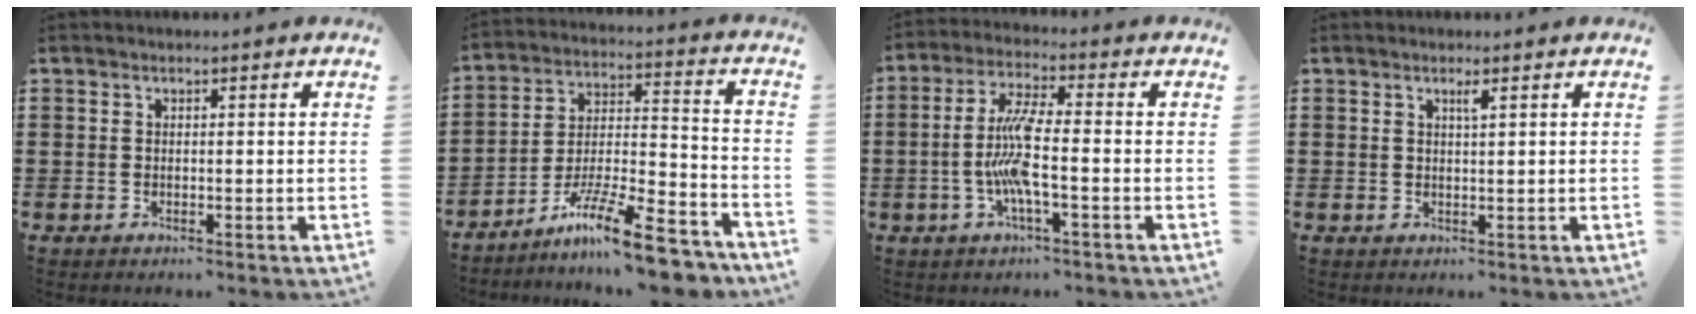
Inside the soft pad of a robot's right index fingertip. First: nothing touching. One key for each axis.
{"total": 13.6, "fx": -10.5, "fy": 1.7, "fz": 8.5, "tx": -0.132, "ty": 0.033, "tz": -0.191}
{"total": 8.2, "fx": -1.8, "fy": 1.5, "fz": 7.9, "tx": -0.180, "ty": -0.013, "tz": -0.044}
{"total": 1.1, "fx": 0.6, "fy": 0.0, "fz": 1.0, "tx": -0.019, "ty": -0.001, "tz": 0.009}